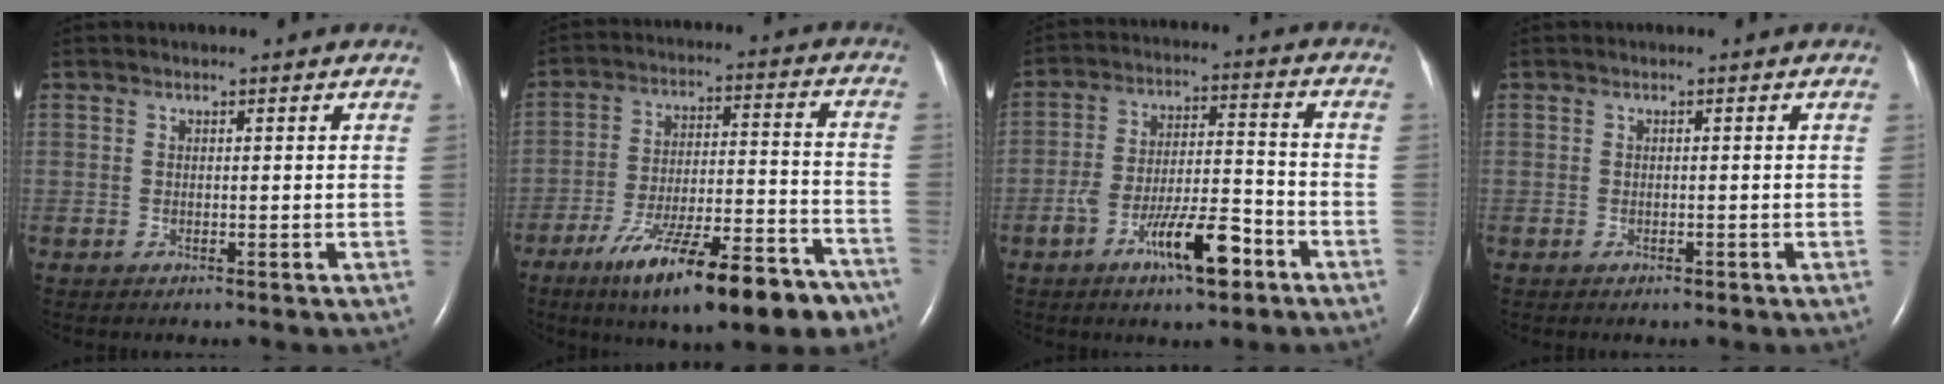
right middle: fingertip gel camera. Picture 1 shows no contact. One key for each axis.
{"total": 20.7, "fx": -14.4, "fy": 4.6, "fz": 14.2, "tx": -0.173, "ty": 0.015, "tz": -0.227}
{"total": 10.5, "fx": -5.8, "fy": 2.5, "fz": 8.4, "tx": -0.146, "ty": 0.010, "tz": -0.096}
{"total": 0.5, "fx": -0.4, "fy": 0.2, "fz": 0.3, "tx": -0.008, "ty": -0.001, "tz": -0.004}